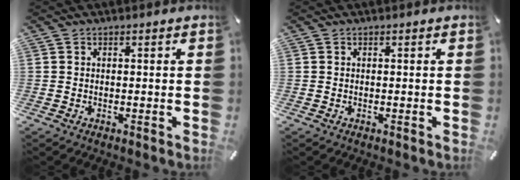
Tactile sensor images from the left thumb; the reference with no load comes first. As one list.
[{"total": 0.0}]